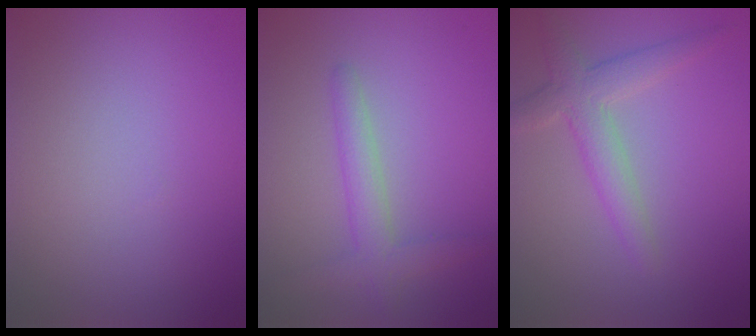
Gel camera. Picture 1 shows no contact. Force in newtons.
{"total": 2.7, "press": 2.7, "slide": 0.2}
{"total": 3.2, "press": 3.2, "slide": 0.2}